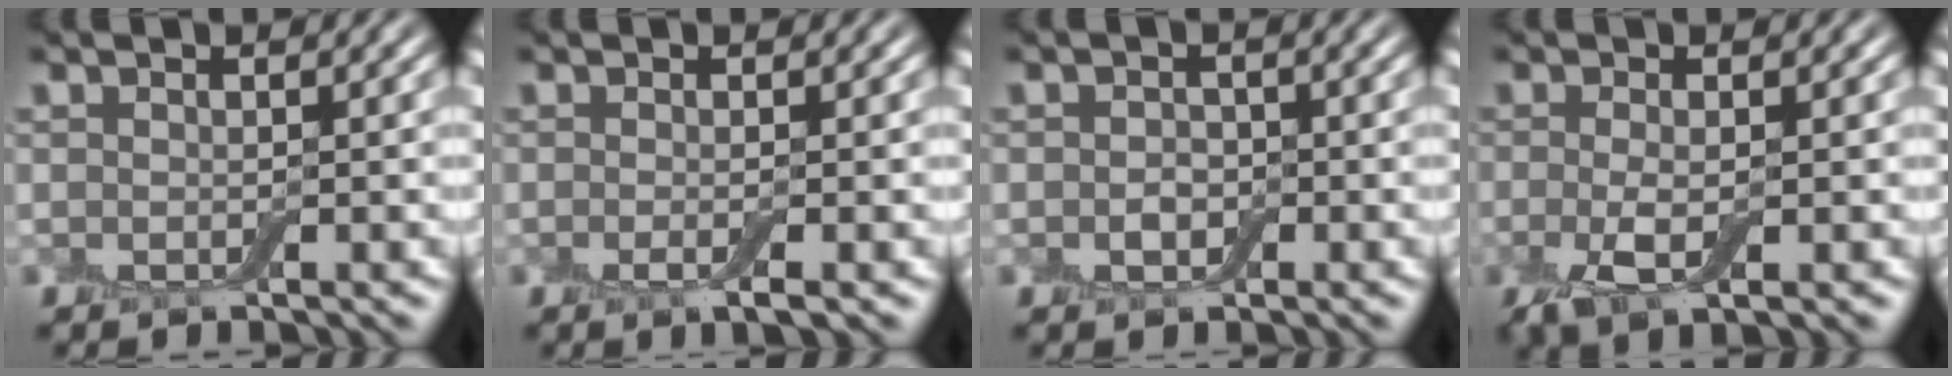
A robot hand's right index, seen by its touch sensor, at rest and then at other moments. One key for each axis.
{"total": 1.5, "fx": -0.5, "fy": 0.3, "fz": 1.4, "tx": -0.025, "ty": -0.007, "tz": -0.012}
{"total": 1.3, "fx": -0.3, "fy": 1.1, "fz": 0.7, "tx": -0.014, "ty": -0.001, "tz": -0.010}
{"total": 3.0, "fx": -0.6, "fy": 1.1, "fz": 2.7, "tx": -0.065, "ty": -0.010, "tz": -0.015}